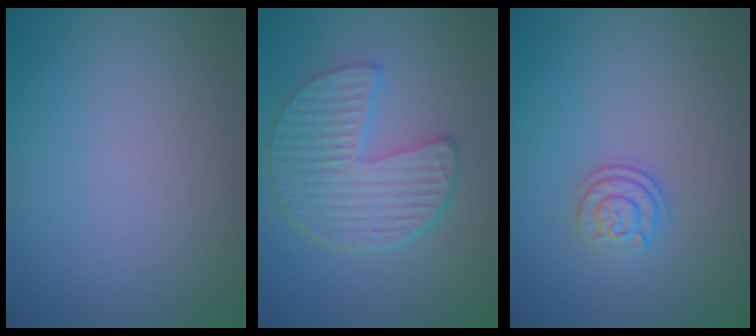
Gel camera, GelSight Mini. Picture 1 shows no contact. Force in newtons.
{"total": 6.5, "press": 4.8, "slide": 4.4}
{"total": 2.1, "press": 1.7, "slide": 1.3}